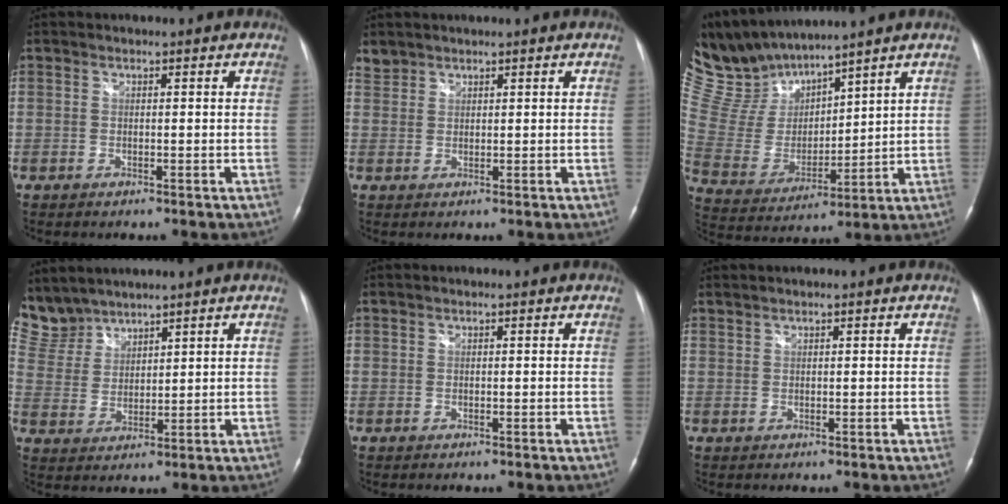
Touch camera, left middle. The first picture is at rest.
{"total": 1.7, "force": [1.6, 0.6, -0.2], "torque": [0.004, 0.008, 0.031]}
{"total": 11.9, "force": [11.4, 2.3, 2.4], "torque": [-0.078, 0.013, 0.247]}
{"total": 7.6, "force": [7.3, 2.1, 0.0], "torque": [-0.014, 0.011, 0.166]}
{"total": 0.0}
{"total": 0.6, "force": [0.6, 0.0, 0.1], "torque": [-0.007, 0.004, 0.017]}